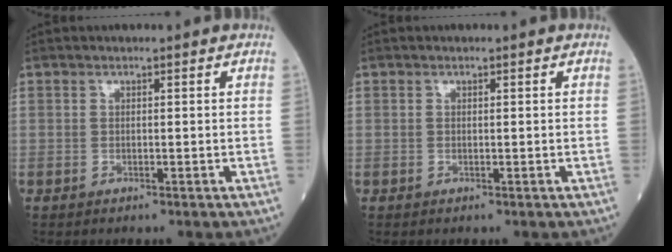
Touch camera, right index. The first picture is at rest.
{"total": 0.0}